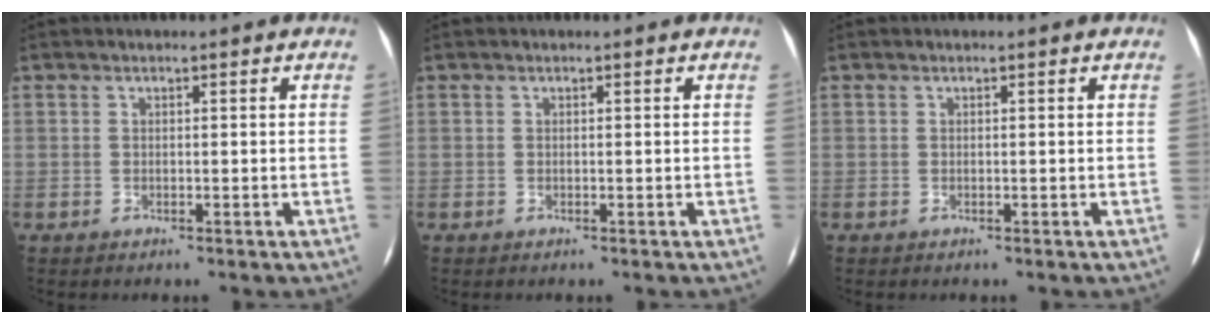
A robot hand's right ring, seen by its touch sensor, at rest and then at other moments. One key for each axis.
{"total": 0.0}
{"total": 0.0}